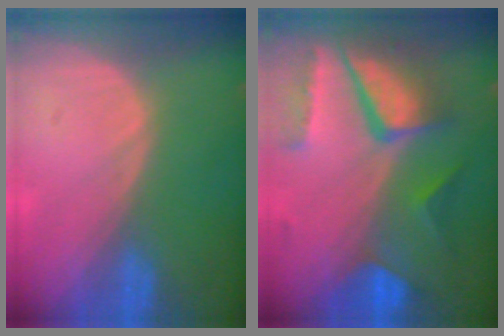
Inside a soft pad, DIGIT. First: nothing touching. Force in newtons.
{"total": 10.4, "press": 8.8, "slide": 5.6}